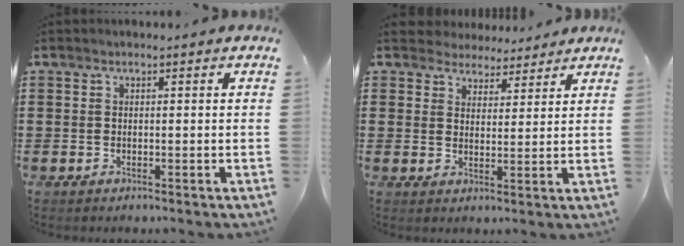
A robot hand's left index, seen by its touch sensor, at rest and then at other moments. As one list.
[{"total": 3.8, "force": [3.5, 1.4, -0.2], "torque": [-0.014, -0.008, 0.065]}]